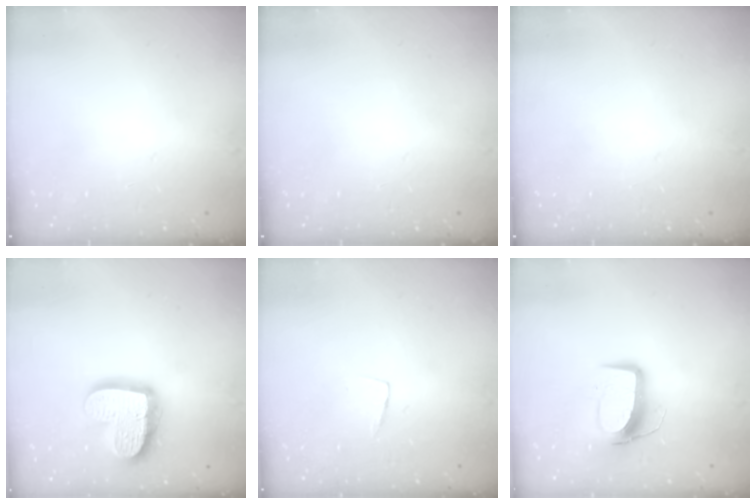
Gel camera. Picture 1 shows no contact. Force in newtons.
{"total": 0.0}
{"total": 0.0}
{"total": 17.2, "press": 17.1, "slide": 1.4}
{"total": 3.7, "press": 3.7, "slide": 0.2}
{"total": 10.3, "press": 10.3, "slide": 0.7}